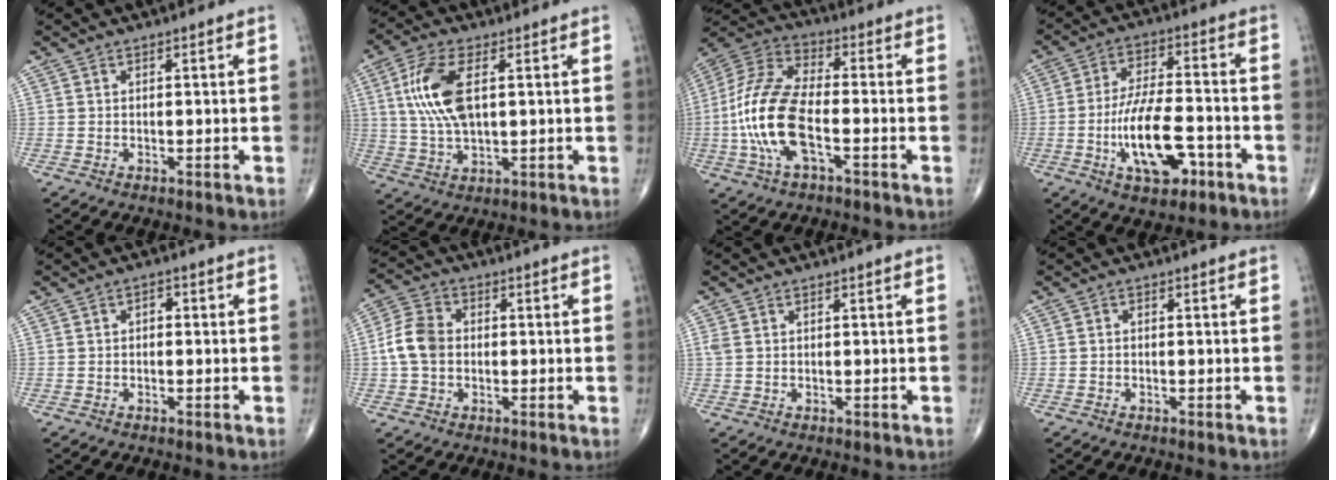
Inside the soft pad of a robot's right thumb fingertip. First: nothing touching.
{"total": 11.3, "force": [2.4, 5.2, 9.8], "torque": [-0.210, 0.000, 0.048]}
{"total": 16.0, "force": [-3.7, 6.8, 14.0], "torque": [-0.305, 0.029, -0.075]}
{"total": 13.6, "force": [-4.9, 5.9, 11.3], "torque": [-0.193, 0.026, -0.080]}
{"total": 1.6, "force": [0.0, 1.1, 1.2], "torque": [-0.006, 0.005, -0.006]}
{"total": 7.5, "force": [-0.3, 5.7, 4.9], "torque": [-0.093, 0.018, -0.014]}
{"total": 1.2, "force": [0.4, 0.7, 0.8], "torque": [-0.029, 0.013, 0.015]}
{"total": 0.5, "force": [-0.2, 0.4, 0.3], "torque": [-0.003, 0.001, -0.008]}